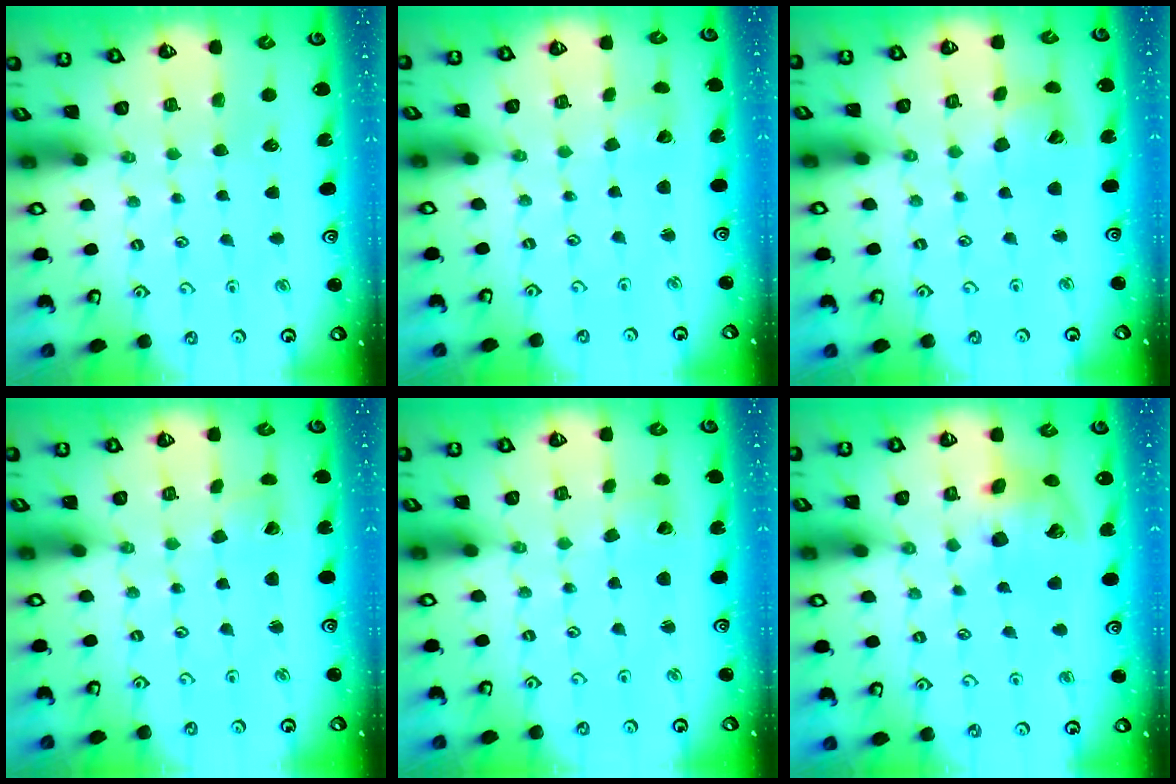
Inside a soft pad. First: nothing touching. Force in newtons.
{"total": 1.7, "press": 1.7, "slide": 0.1}
{"total": 8.0, "press": 7.9, "slide": 1.1}
{"total": 1.8, "press": 1.7, "slide": 0.1}
{"total": 2.0, "press": 2.0, "slide": 0.1}
{"total": 13.3, "press": 13.2, "slide": 2.1}